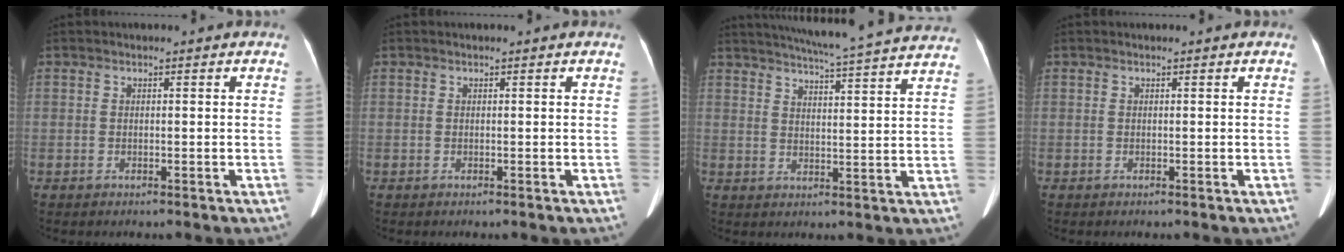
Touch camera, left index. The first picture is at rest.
{"total": 0.0}
{"total": 23.8, "force": [21.9, 0.4, 9.3], "torque": [-0.151, -0.025, 0.268]}
{"total": 0.0}